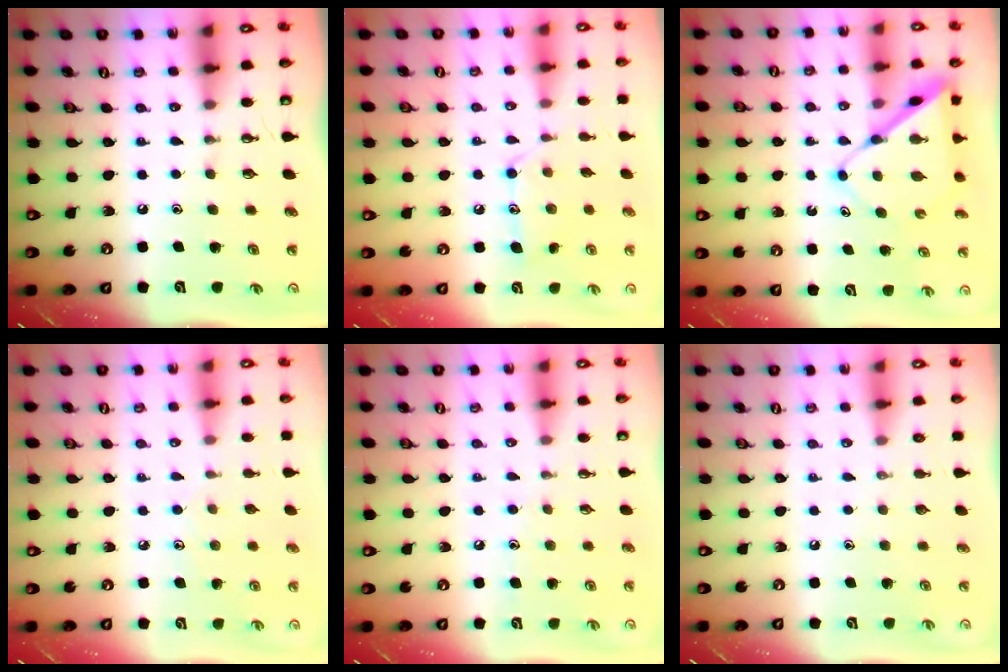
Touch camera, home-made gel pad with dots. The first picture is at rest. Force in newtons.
{"total": 11.7, "press": 11.7, "slide": 0.1}
{"total": 9.4, "press": 9.3, "slide": 0.7}
{"total": 5.3, "press": 5.3, "slide": 0.6}
{"total": 4.4, "press": 4.4, "slide": 0.6}
{"total": 0.0}